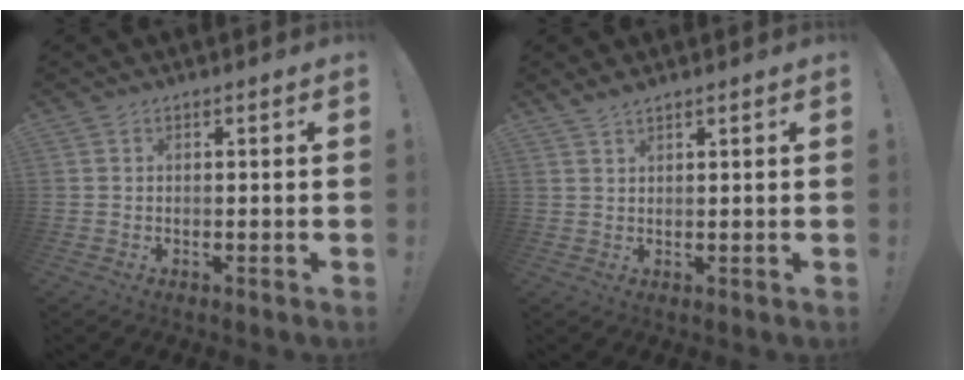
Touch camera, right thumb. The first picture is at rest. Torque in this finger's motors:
{"motor_torque": [-0.97, 2.94, 0.38, 0.57, 0.09]}